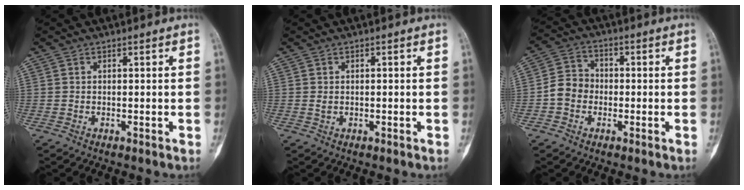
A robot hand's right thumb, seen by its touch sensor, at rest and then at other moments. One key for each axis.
{"total": 0.8, "fx": 0.0, "fy": 0.6, "fz": 0.5, "tx": -0.009, "ty": 0.004, "tz": 0.002}
{"total": 6.1, "fx": -1.4, "fy": 5.3, "fz": 2.7, "tx": -0.030, "ty": 0.022, "tz": -0.039}